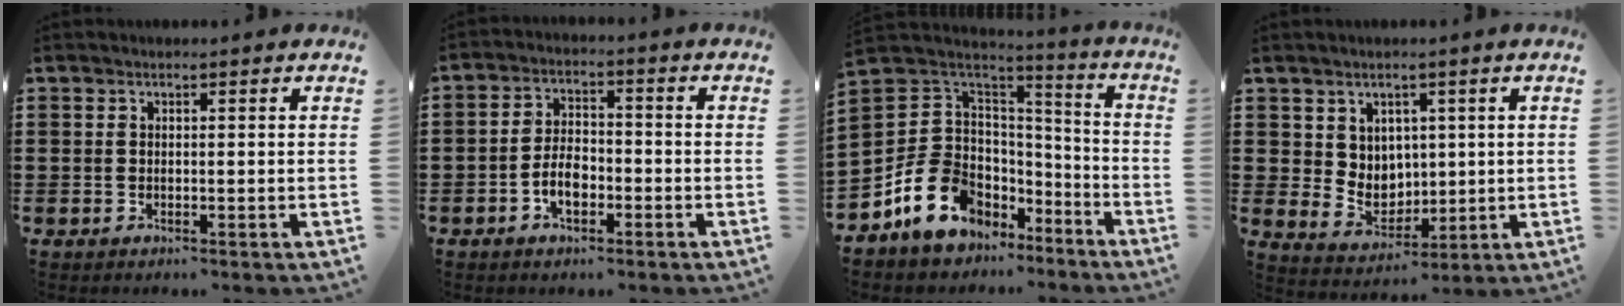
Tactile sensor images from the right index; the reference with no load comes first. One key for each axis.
{"total": 5.0, "fx": -2.0, "fy": 2.7, "fz": 3.7, "tx": -0.079, "ty": 0.004, "tz": -0.041}
{"total": 12.8, "fx": -6.4, "fy": 9.8, "fz": 5.1, "tx": -0.129, "ty": 0.021, "tz": -0.115}
{"total": 5.1, "fx": 2.8, "fy": 4.2, "fz": 0.7, "tx": -0.023, "ty": -0.005, "tz": 0.049}